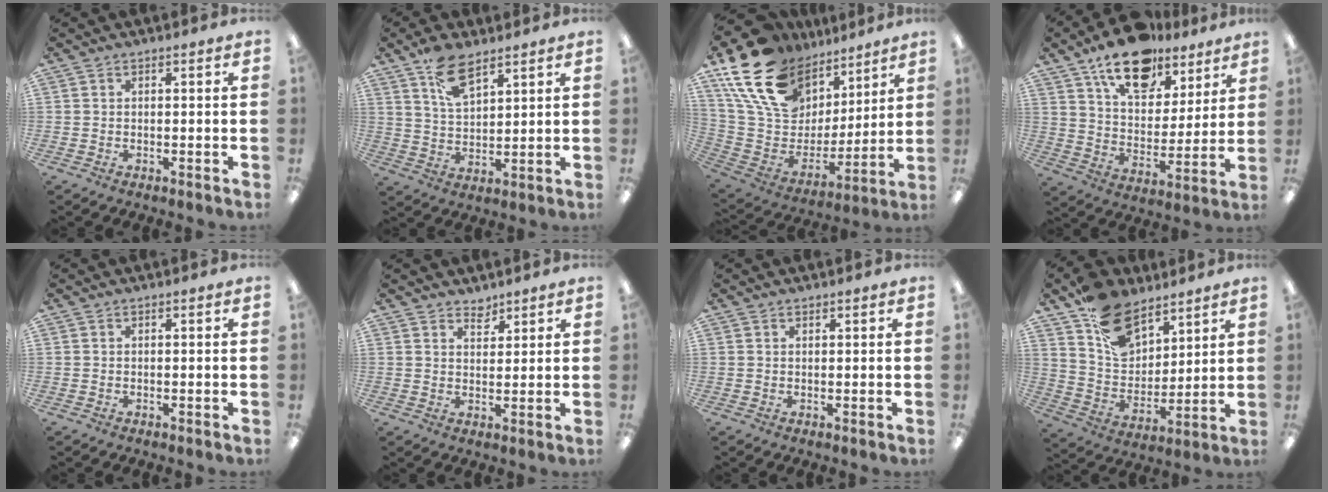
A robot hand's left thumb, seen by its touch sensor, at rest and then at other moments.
{"total": 9.5, "force": [6.4, 4.6, 5.4], "torque": [-0.099, -0.021, 0.116]}
{"total": 22.1, "force": [13.0, 14.4, 10.7], "torque": [-0.217, -0.067, 0.253]}
{"total": 16.9, "force": [12.3, 8.7, 7.6], "torque": [-0.121, -0.071, 0.217]}
{"total": 0.0}
{"total": 3.3, "force": [3.0, 1.3, 0.1], "torque": [0.008, -0.023, 0.055]}
{"total": 0.7, "force": [0.6, 0.3, 0.1], "torque": [-0.002, 0.000, 0.011]}
{"total": 15.2, "force": [10.2, 8.8, 7.0], "torque": [-0.125, -0.054, 0.196]}